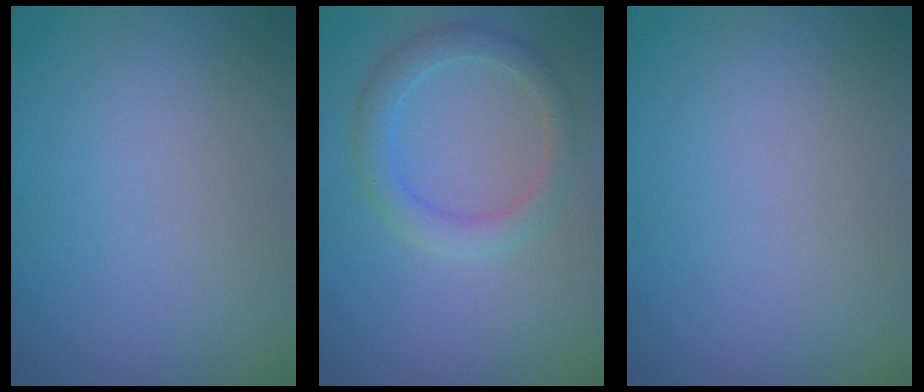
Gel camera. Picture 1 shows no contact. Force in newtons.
{"total": 2.8, "press": 2.8, "slide": 0.1}
{"total": 0.0}